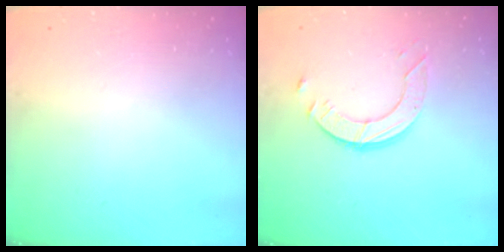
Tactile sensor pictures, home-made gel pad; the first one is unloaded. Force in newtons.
{"total": 6.9, "press": 6.9, "slide": 0.6}